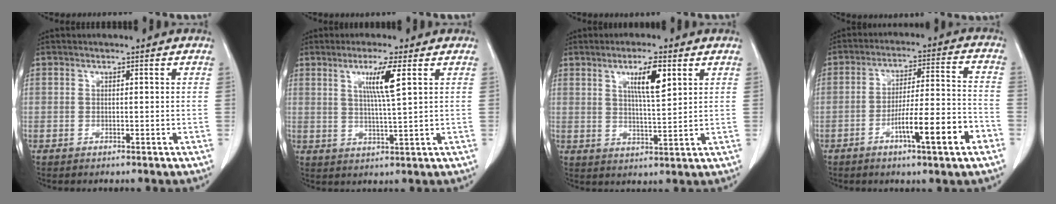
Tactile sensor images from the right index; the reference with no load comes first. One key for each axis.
{"total": 5.8, "fx": 2.2, "fy": -0.7, "fz": 5.3, "tx": -0.096, "ty": -0.005, "tz": 0.041}
{"total": 6.6, "fx": 3.1, "fy": 0.9, "fz": 5.8, "tx": -0.101, "ty": -0.002, "tz": 0.053}
{"total": 11.8, "fx": -5.5, "fy": 0.6, "fz": 10.5, "tx": -0.166, "ty": 0.006, "tz": -0.086}